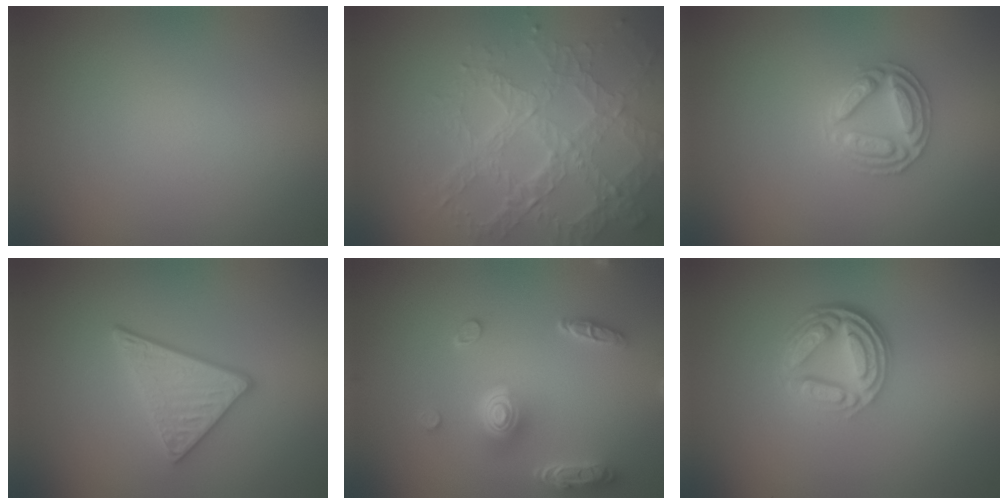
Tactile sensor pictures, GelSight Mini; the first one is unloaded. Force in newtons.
{"total": 6.7, "press": 4.8, "slide": 4.7}
{"total": 2.9, "press": 2.9, "slide": 0.2}
{"total": 3.8, "press": 3.1, "slide": 2.3}
{"total": 4.9, "press": 3.9, "slide": 3.0}
{"total": 5.3, "press": 3.7, "slide": 3.8}